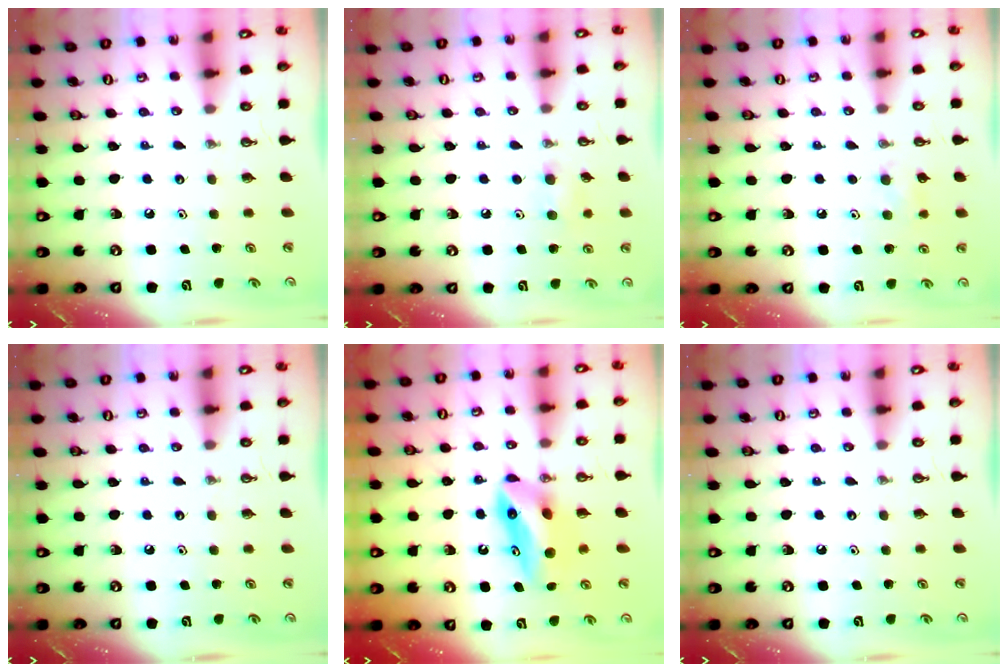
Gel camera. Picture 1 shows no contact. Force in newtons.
{"total": 6.0, "press": 5.8, "slide": 1.4}
{"total": 7.9, "press": 7.3, "slide": 3.2}
{"total": 0.0}
{"total": 9.3, "press": 8.4, "slide": 4.0}
{"total": 0.0}